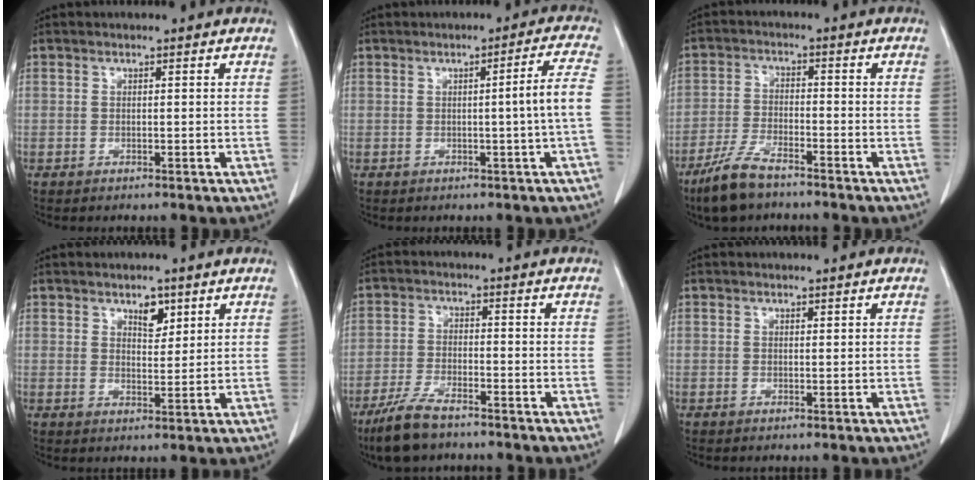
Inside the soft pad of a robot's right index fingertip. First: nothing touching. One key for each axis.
{"total": 5.0, "fx": -0.7, "fy": -1.3, "fz": 4.8, "tx": -0.065, "ty": 0.002, "tz": -0.010}
{"total": 7.2, "fx": -5.6, "fy": 1.8, "fz": 4.2, "tx": -0.098, "ty": -0.014, "tz": -0.107}
{"total": 3.3, "fx": 2.1, "fy": 1.6, "fz": 2.0, "tx": -0.031, "ty": -0.006, "tz": 0.036}
{"total": 7.0, "fx": -5.4, "fy": 1.7, "fz": 4.0, "tx": -0.090, "ty": -0.015, "tz": -0.102}
{"total": 0.0}